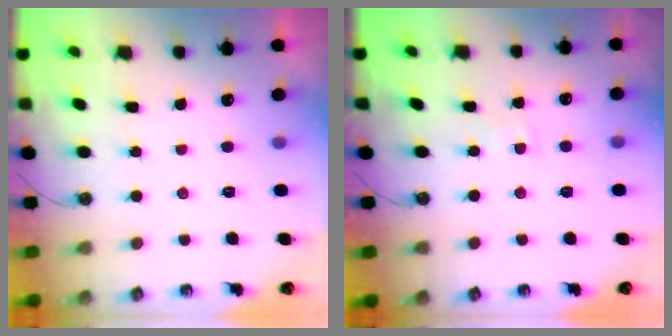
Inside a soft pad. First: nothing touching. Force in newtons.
{"total": 3.4, "press": 3.4, "slide": 0.4}